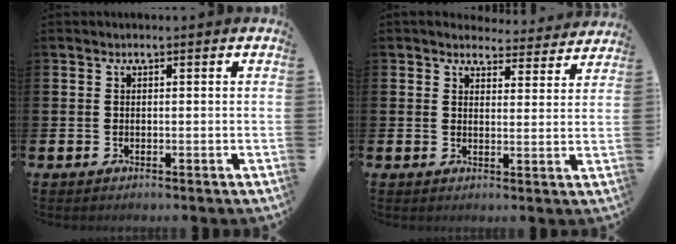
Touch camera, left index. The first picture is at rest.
{"total": 4.4, "force": [4.3, 0.9, 0.2], "torque": [-0.012, -0.039, 0.073]}